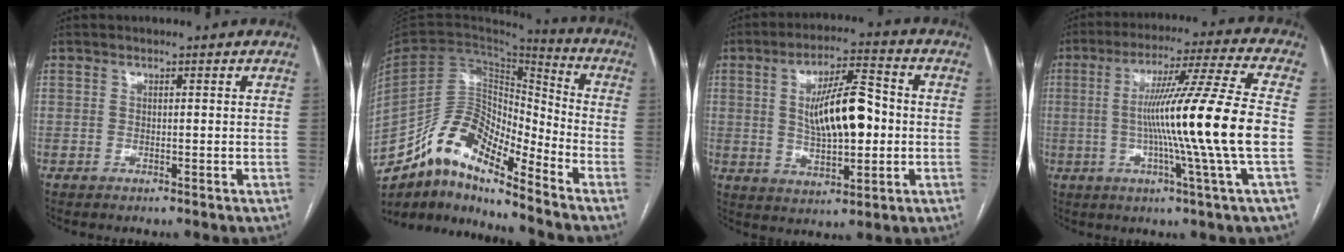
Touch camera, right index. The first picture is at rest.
{"total": 13.4, "force": [-11.0, 3.6, 6.8], "torque": [-0.118, 0.048, -0.200]}
{"total": 11.7, "force": [0.5, 3.6, 11.2], "torque": [-0.197, 0.014, 0.011]}
{"total": 17.4, "force": [-1.8, -2.9, 17.1], "torque": [-0.283, -0.009, -0.039]}